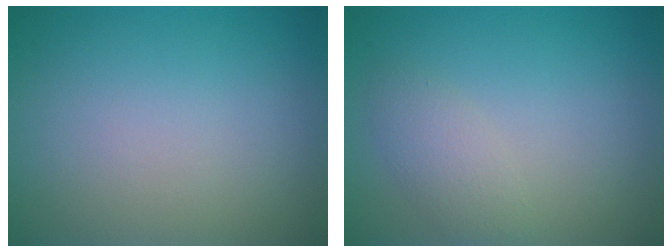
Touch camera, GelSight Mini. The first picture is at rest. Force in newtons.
{"total": 2.0, "press": 2.0, "slide": 0.2}